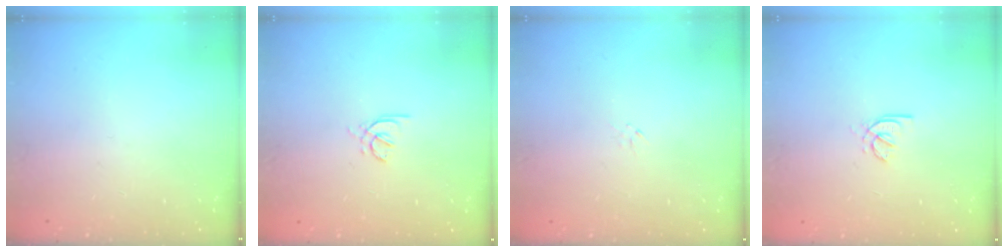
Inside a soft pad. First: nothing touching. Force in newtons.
{"total": 2.0, "press": 1.9, "slide": 0.5}
{"total": 0.0}
{"total": 2.1, "press": 2.1, "slide": 0.6}